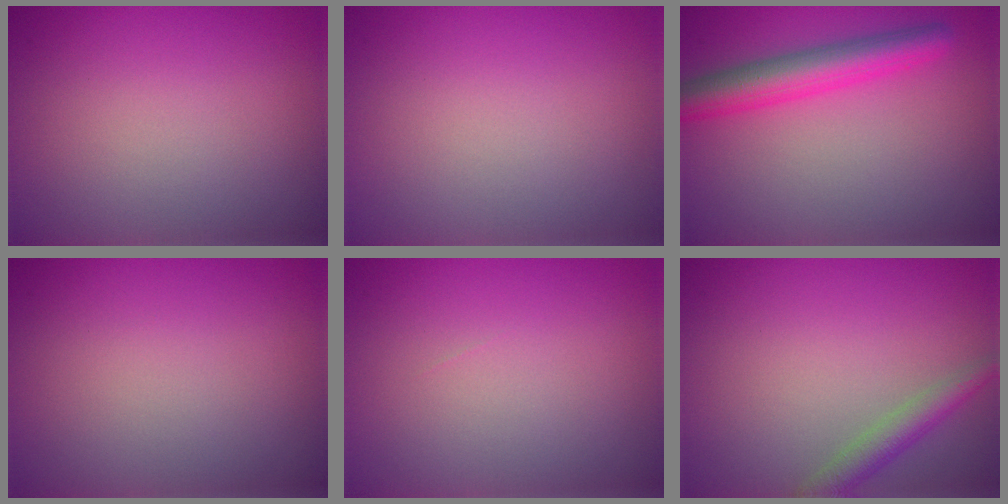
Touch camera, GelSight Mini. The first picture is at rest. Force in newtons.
{"total": 0.0}
{"total": 4.8, "press": 4.8, "slide": 0.1}
{"total": 0.0}
{"total": 0.0}
{"total": 2.6, "press": 2.6, "slide": 0.2}